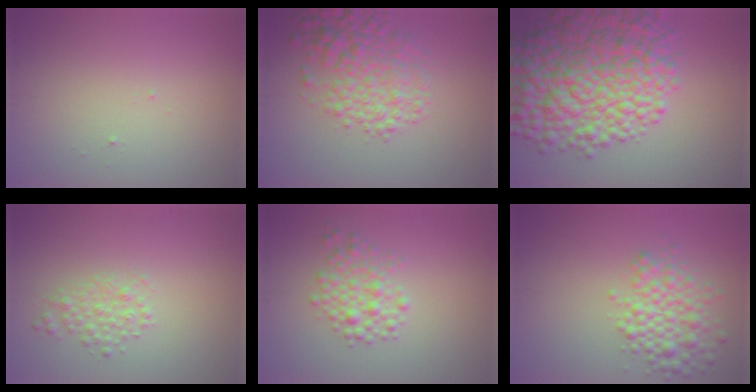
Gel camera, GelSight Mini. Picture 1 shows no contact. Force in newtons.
{"total": 5.5, "press": 5.5, "slide": 0.2}
{"total": 12.1, "press": 12.1, "slide": 0.4}
{"total": 1.8, "press": 1.8, "slide": 0.1}
{"total": 2.8, "press": 2.8, "slide": 0.1}
{"total": 4.5, "press": 4.5, "slide": 0.2}